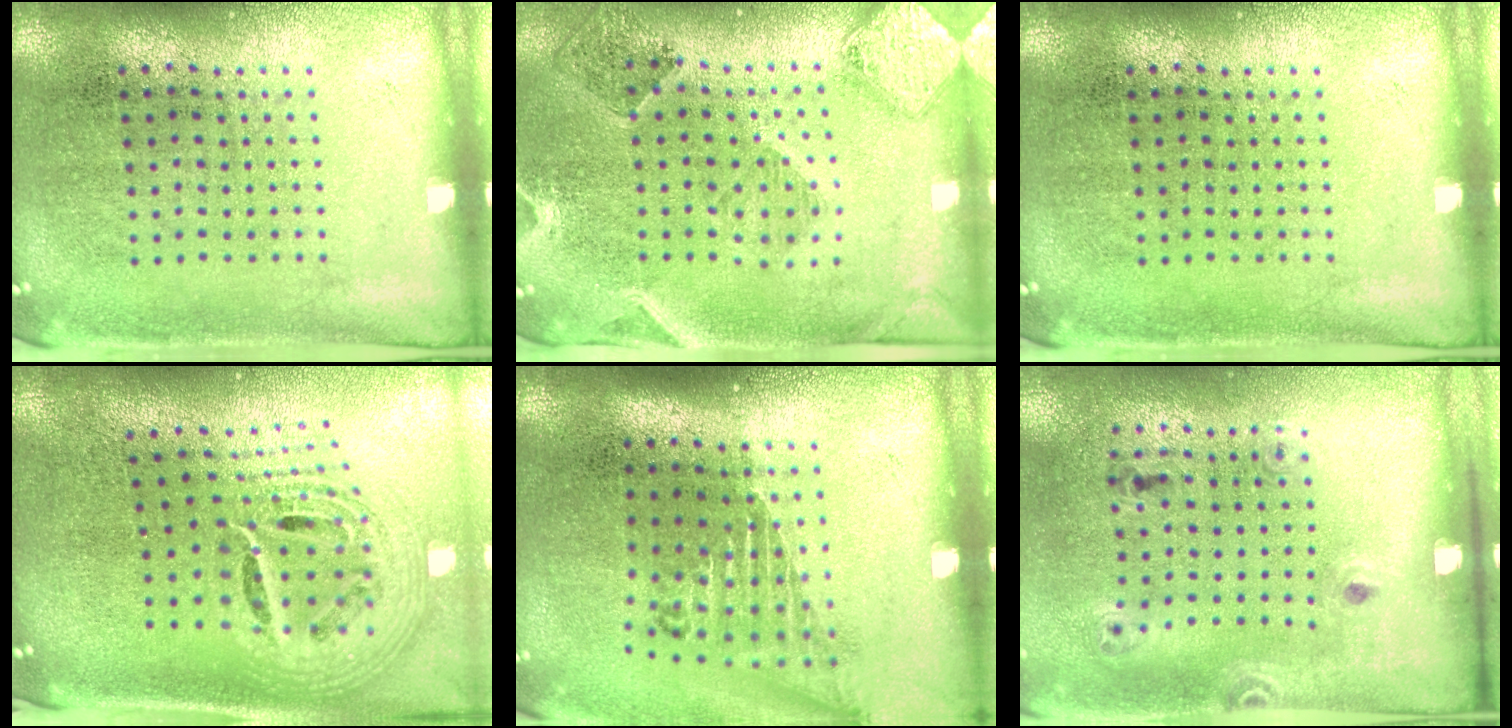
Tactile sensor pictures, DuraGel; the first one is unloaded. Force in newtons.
{"total": 1.5, "press": 1.5, "slide": 0.3}
{"total": 0.0}
{"total": 2.6, "press": 1.8, "slide": 1.9}
{"total": 1.6, "press": 1.3, "slide": 0.9}
{"total": 1.3, "press": 0.8, "slide": 1.1}